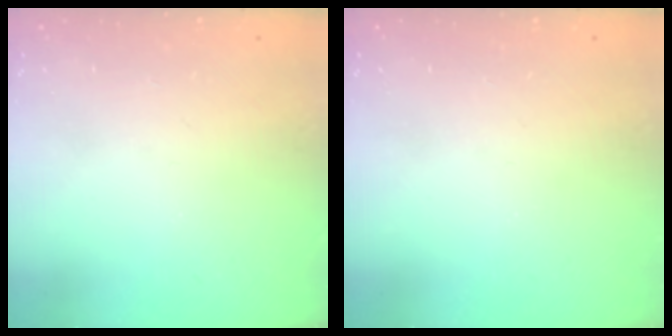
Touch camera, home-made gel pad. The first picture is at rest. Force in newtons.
{"total": 0.0}